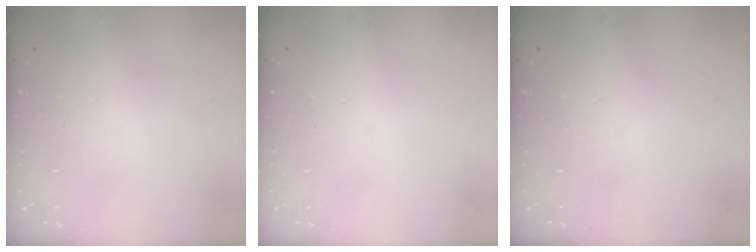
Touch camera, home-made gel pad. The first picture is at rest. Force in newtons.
{"total": 0.0}
{"total": 0.0}